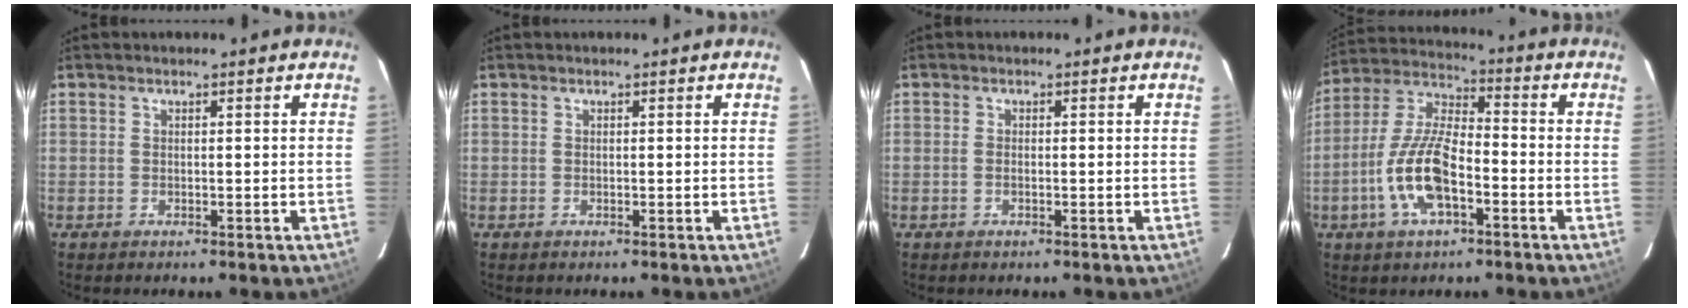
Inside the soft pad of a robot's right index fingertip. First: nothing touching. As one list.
[{"total": 0.0}, {"total": 0.8, "force": [-0.3, 0.4, 0.6], "torque": [-0.015, 0.000, -0.006]}, {"total": 13.3, "force": [-4.8, 5.3, 11.2], "torque": [-0.241, 0.001, -0.092]}]